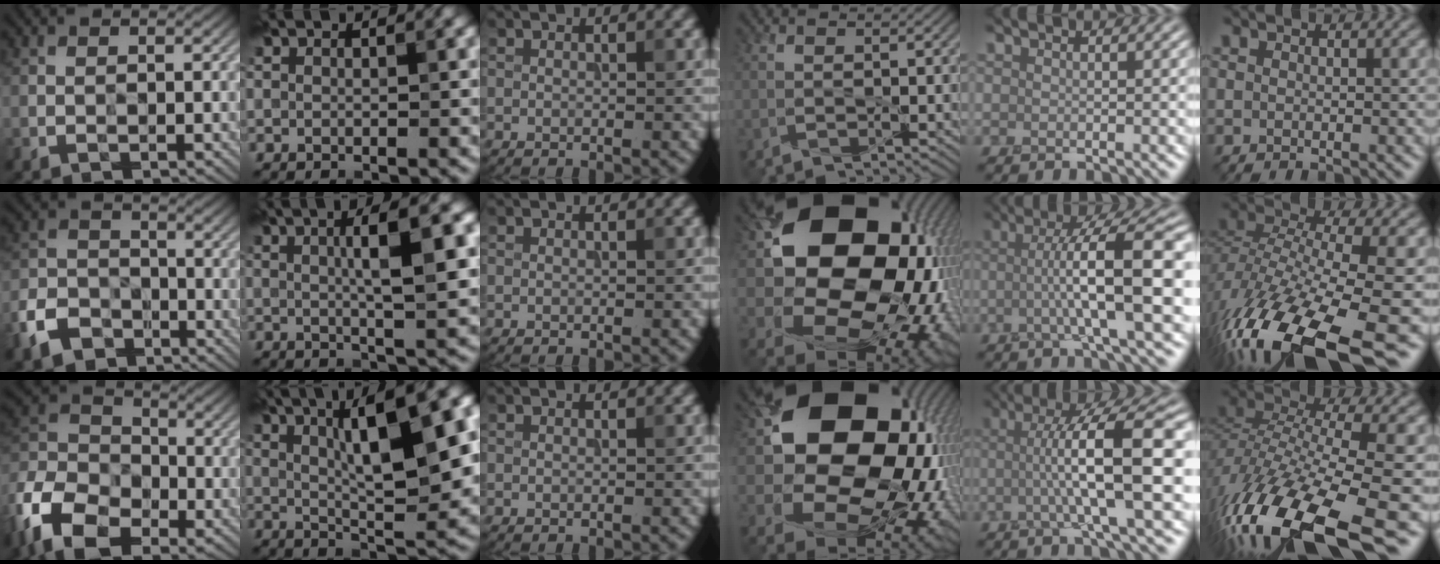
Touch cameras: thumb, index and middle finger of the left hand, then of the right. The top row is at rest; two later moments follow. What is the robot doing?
{"motion": "peel", "object": "tape"}